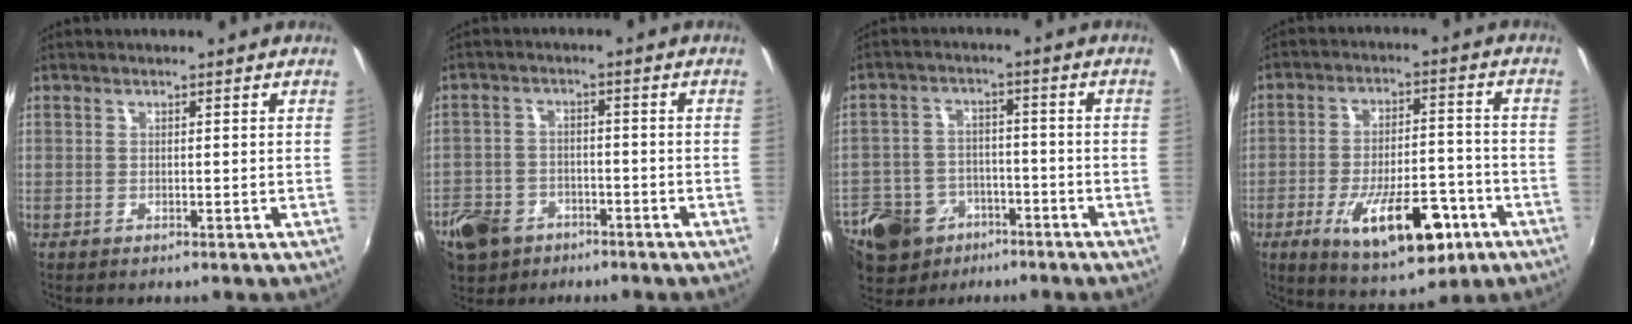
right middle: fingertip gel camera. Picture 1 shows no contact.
{"total": 12.7, "force": [-7.1, 9.1, 5.2], "torque": [-0.155, 0.001, -0.117]}
{"total": 18.8, "force": [-10.5, 13.2, 8.2], "torque": [-0.232, -0.004, -0.160]}
{"total": 15.9, "force": [-7.4, 6.1, 12.7], "torque": [-0.222, -0.010, -0.100]}